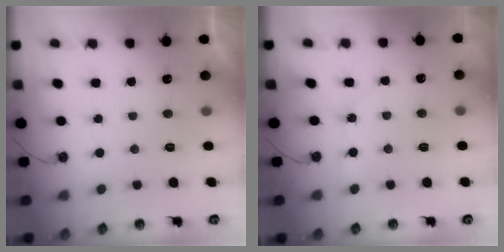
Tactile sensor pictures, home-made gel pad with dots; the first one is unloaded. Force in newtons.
{"total": 3.8, "press": 3.8, "slide": 0.4}